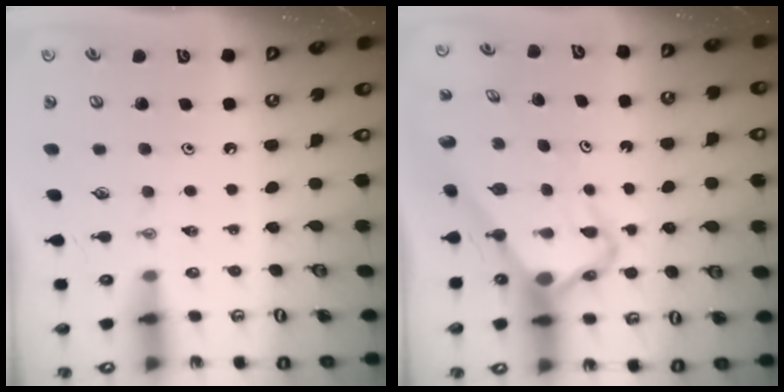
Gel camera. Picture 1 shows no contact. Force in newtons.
{"total": 6.8, "press": 6.8, "slide": 0.4}